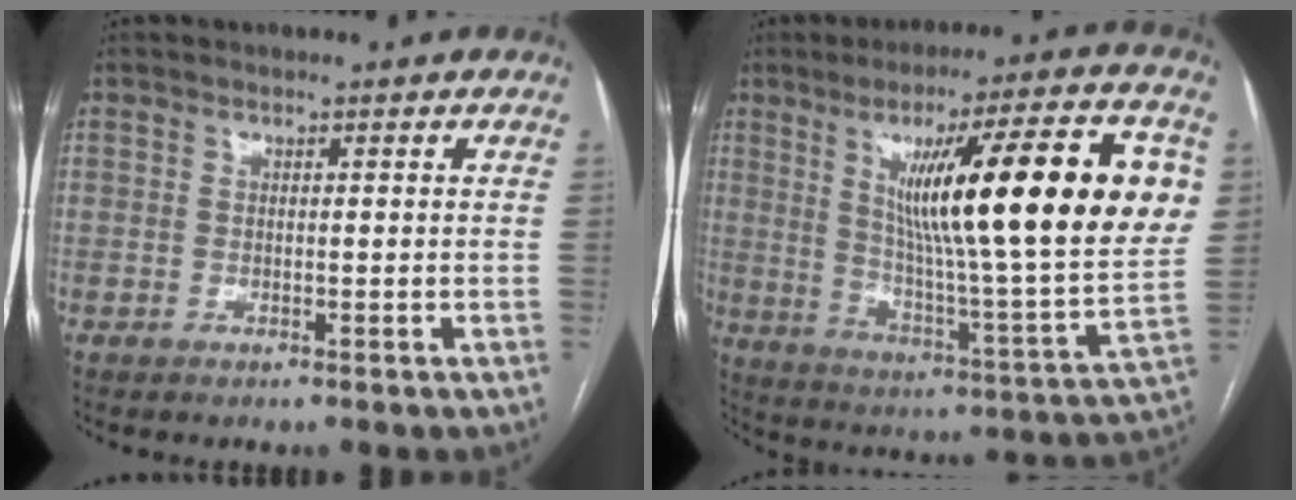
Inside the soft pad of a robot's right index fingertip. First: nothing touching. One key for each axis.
{"total": 26.5, "fx": 7.2, "fy": 2.1, "fz": 25.4, "tx": -0.368, "ty": 0.006, "tz": 0.104}